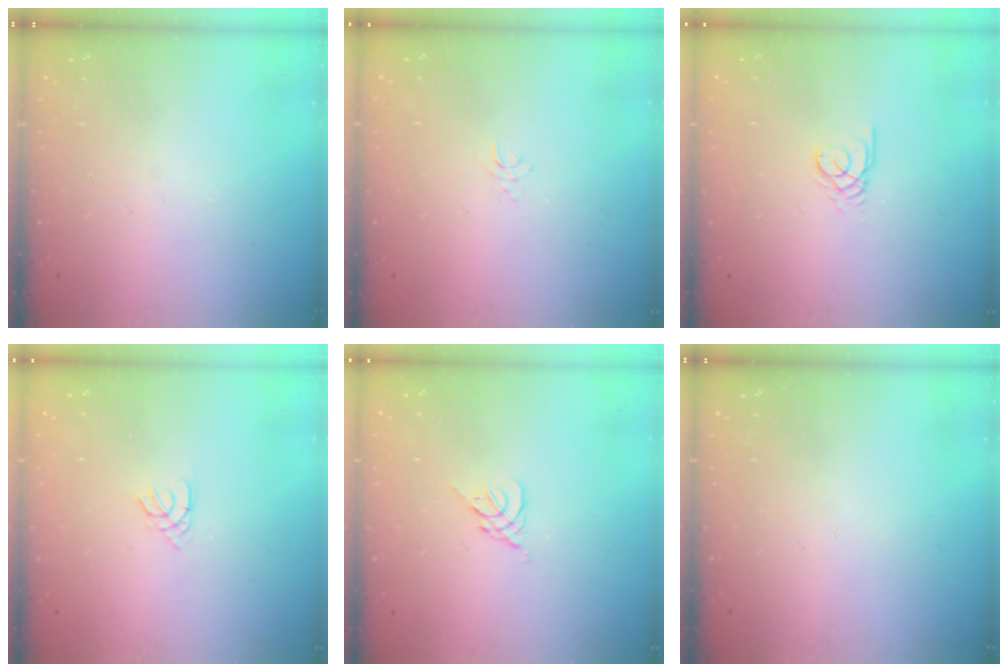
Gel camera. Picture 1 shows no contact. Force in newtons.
{"total": 2.9, "press": 2.9, "slide": 0.3}
{"total": 2.3, "press": 2.3, "slide": 0.2}
{"total": 1.4, "press": 1.4, "slide": 0.3}
{"total": 2.6, "press": 2.5, "slide": 0.7}
{"total": 0.0}